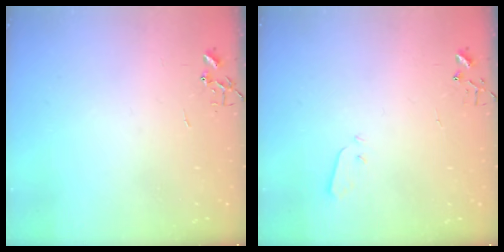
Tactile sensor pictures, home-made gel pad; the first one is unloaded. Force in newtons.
{"total": 2.9, "press": 2.9, "slide": 0.1}